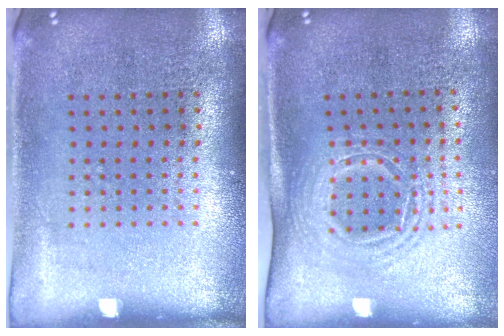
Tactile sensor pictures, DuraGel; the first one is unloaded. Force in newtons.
{"total": 1.6, "press": 1.2, "slide": 1.0}